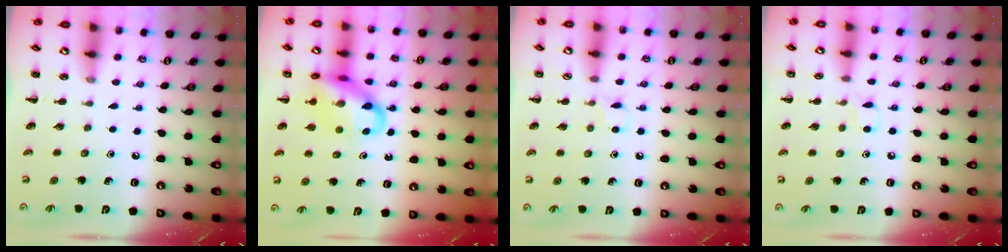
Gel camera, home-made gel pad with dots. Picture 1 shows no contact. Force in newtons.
{"total": 15.8, "press": 15.5, "slide": 3.0}
{"total": 3.7, "press": 3.5, "slide": 1.2}
{"total": 4.1, "press": 4.0, "slide": 1.0}